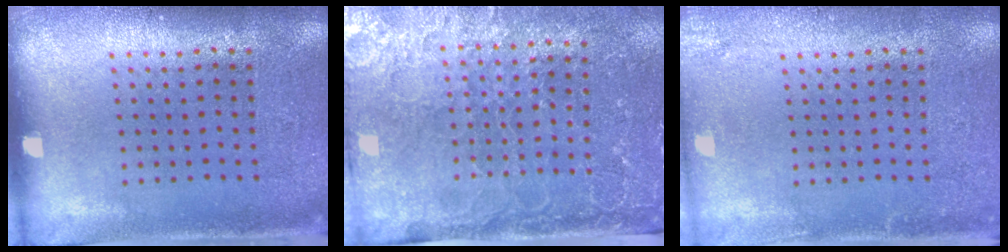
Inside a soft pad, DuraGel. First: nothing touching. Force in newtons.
{"total": 4.2, "press": 3.8, "slide": 1.8}
{"total": 1.8, "press": 1.8, "slide": 0.2}